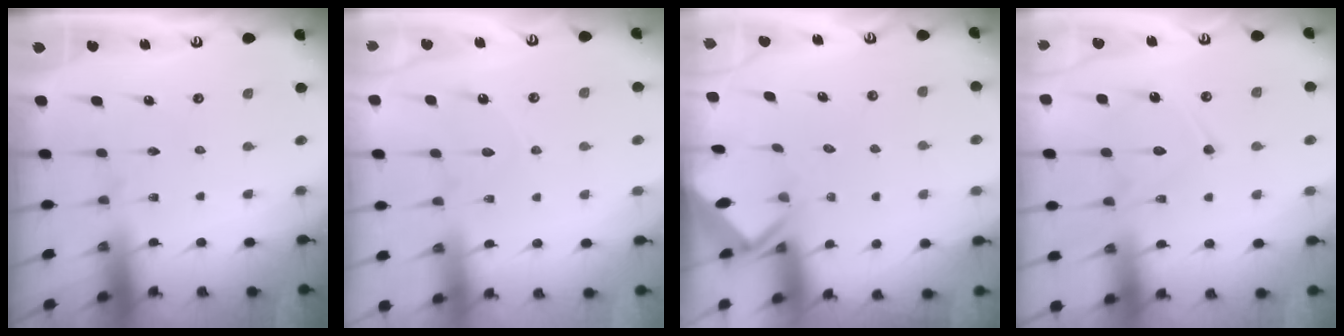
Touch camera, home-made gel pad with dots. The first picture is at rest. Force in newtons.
{"total": 4.6, "press": 4.5, "slide": 0.7}
{"total": 2.4, "press": 2.4, "slide": 0.1}
{"total": 13.2, "press": 13.2, "slide": 1.2}